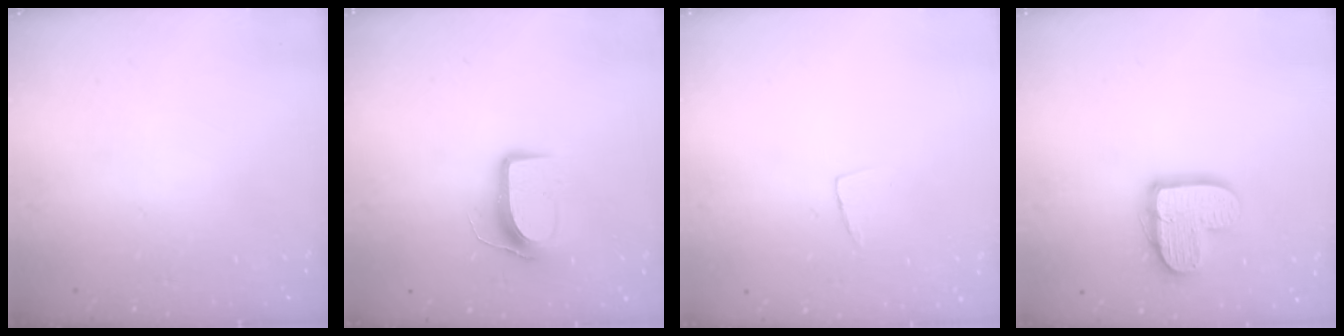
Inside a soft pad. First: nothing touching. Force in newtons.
{"total": 9.2, "press": 9.1, "slide": 0.9}
{"total": 3.3, "press": 3.3, "slide": 0.2}
{"total": 12.6, "press": 12.6, "slide": 0.9}